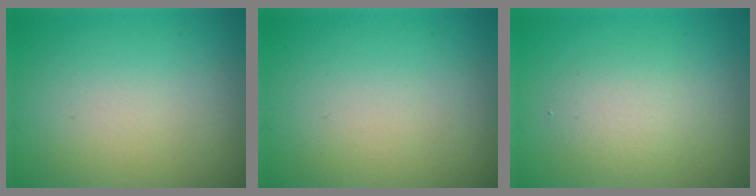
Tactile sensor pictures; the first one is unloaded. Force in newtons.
{"total": 0.0}
{"total": 2.3, "press": 2.3, "slide": 0.1}